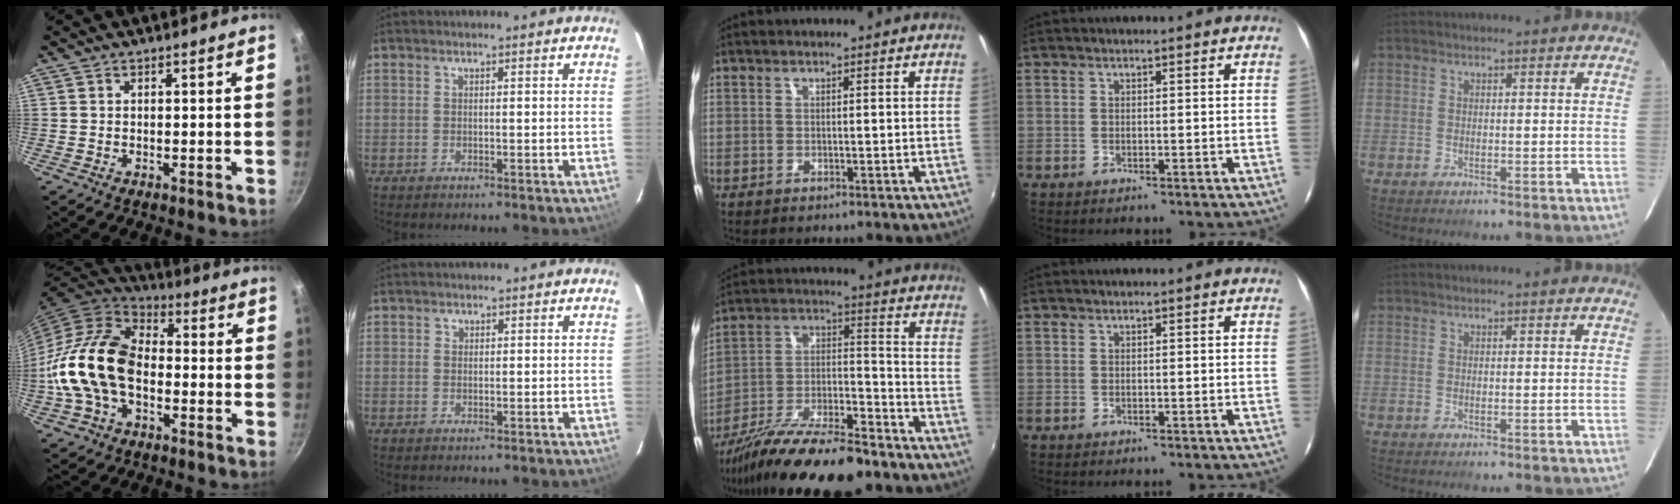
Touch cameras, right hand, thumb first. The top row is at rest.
{"thumb": {"total": 18.1, "force": [-2.9, 12.2, 13.1], "torque": [-0.227, 0.037, -0.067]}, "index": {"total": 0.6, "force": [0.2, 0.6, 0.0], "torque": [0.004, 0.004, 0.002]}, "middle": {"total": 19.9, "force": [-14.9, 4.9, 12.2], "torque": [-0.224, -0.023, -0.248]}}